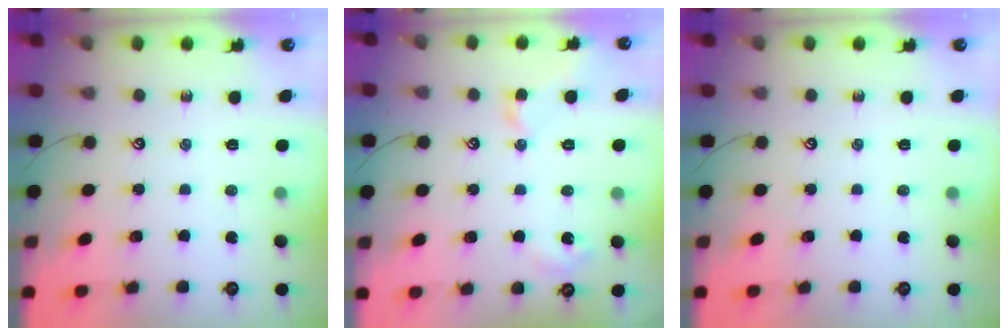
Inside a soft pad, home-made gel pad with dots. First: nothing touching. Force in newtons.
{"total": 2.1, "press": 2.0, "slide": 0.6}
{"total": 0.0}